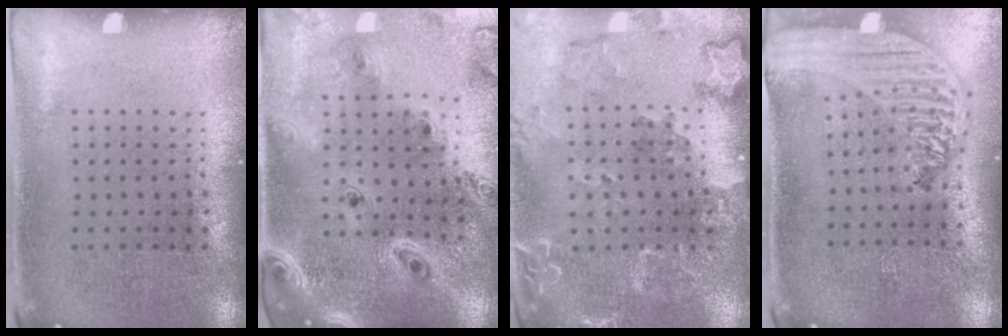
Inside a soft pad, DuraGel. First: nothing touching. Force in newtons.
{"total": 2.3, "press": 2.1, "slide": 1.0}
{"total": 1.8, "press": 1.7, "slide": 0.4}
{"total": 2.4, "press": 2.1, "slide": 1.3}